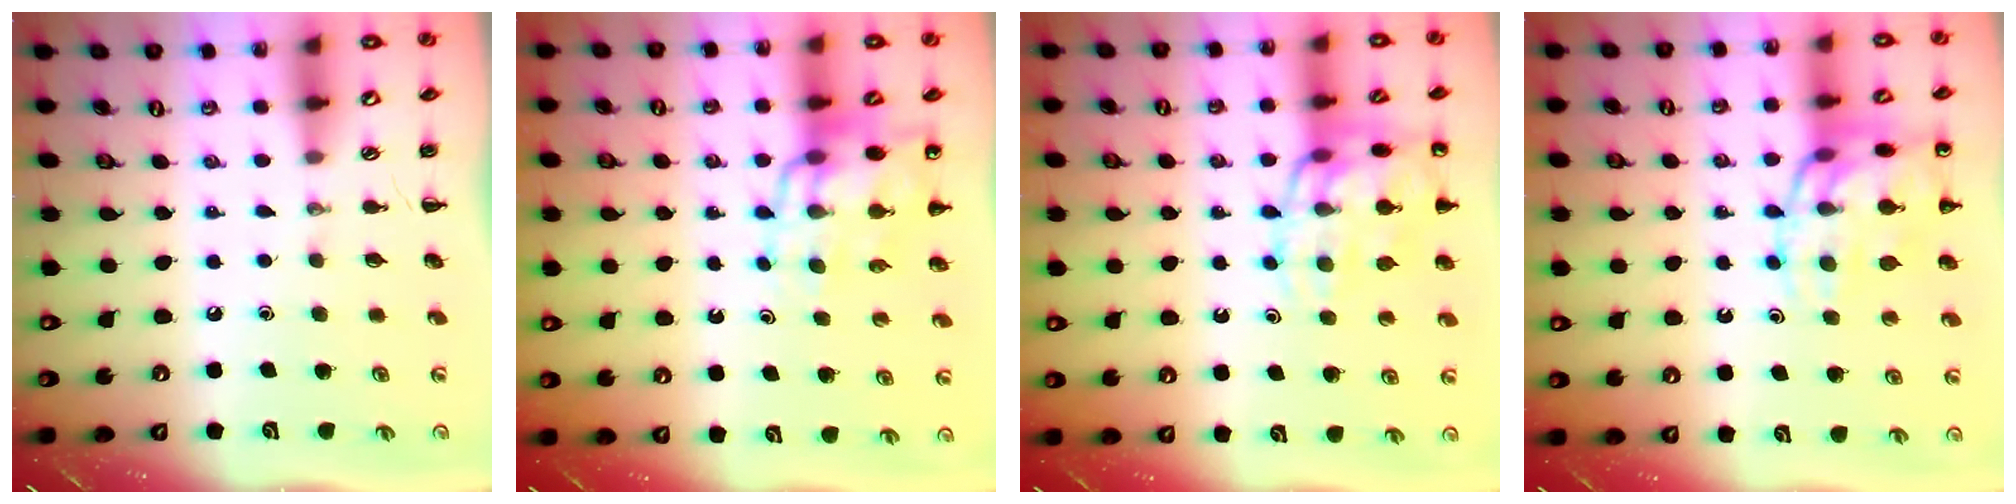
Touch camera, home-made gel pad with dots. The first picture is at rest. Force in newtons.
{"total": 14.7, "press": 14.2, "slide": 3.9}
{"total": 17.0, "press": 16.9, "slide": 1.9}
{"total": 17.6, "press": 17.5, "slide": 2.0}